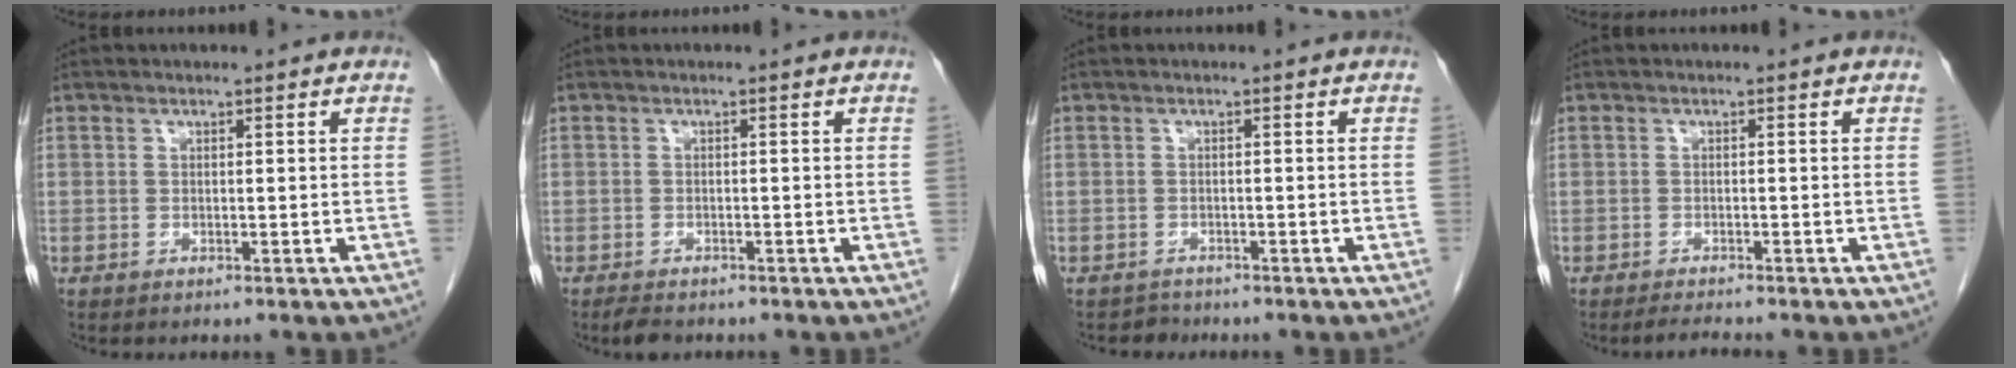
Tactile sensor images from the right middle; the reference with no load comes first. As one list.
[{"total": 2.3, "force": [-1.9, 0.8, 1.0], "torque": [-0.024, -0.005, -0.028]}, {"total": 1.4, "force": [-1.2, 0.5, -0.6], "torque": [0.009, -0.001, -0.021]}, {"total": 1.7, "force": [-1.6, -0.2, 0.5], "torque": [-0.017, -0.009, -0.026]}]